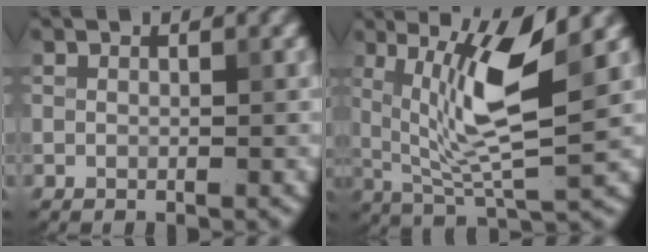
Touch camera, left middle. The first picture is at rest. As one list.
[{"total": 8.2, "force": [2.2, 1.9, 7.7], "torque": [-0.142, -0.012, 0.043]}]